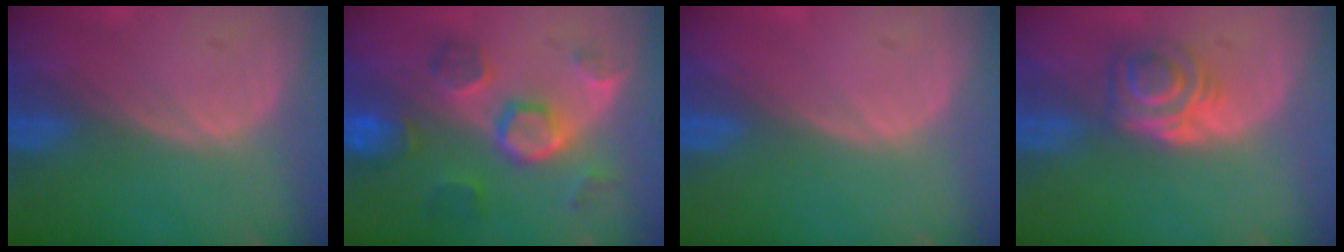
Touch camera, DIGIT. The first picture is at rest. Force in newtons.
{"total": 8.5, "press": 8.0, "slide": 2.9}
{"total": 0.6, "press": 0.1, "slide": 0.6}
{"total": 6.1, "press": 5.0, "slide": 3.5}